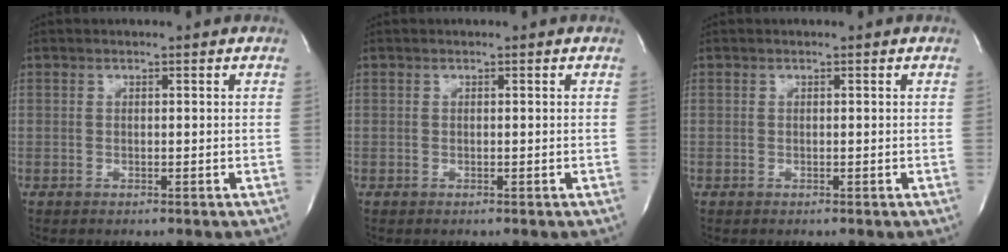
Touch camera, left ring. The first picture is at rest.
{"total": 0.0}
{"total": 0.0}